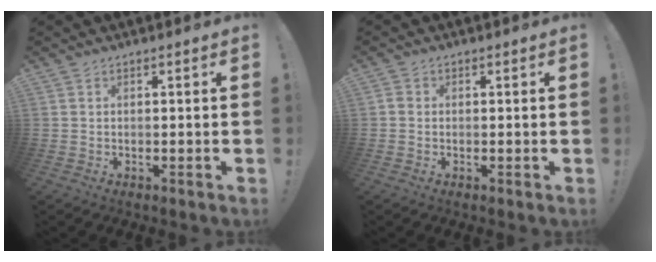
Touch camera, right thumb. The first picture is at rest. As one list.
[{"total": 1.2, "force": [-0.4, 1.0, 0.6], "torque": [-0.016, 0.007, -0.006]}]